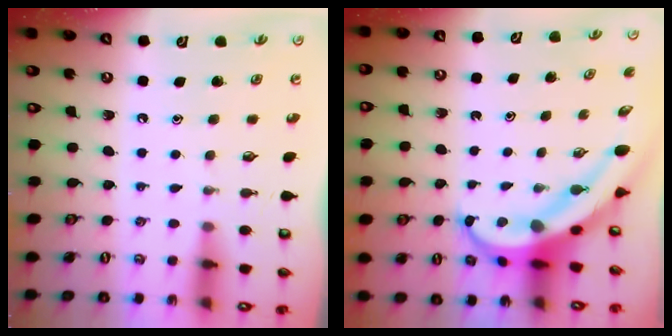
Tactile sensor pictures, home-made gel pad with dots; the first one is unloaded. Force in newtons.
{"total": 7.9, "press": 7.9, "slide": 0.9}